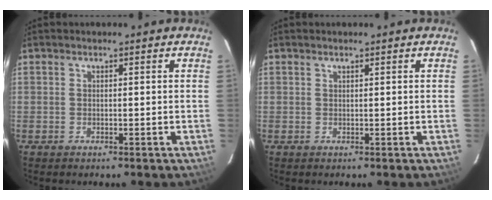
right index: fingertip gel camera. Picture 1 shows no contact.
{"total": 0.0}